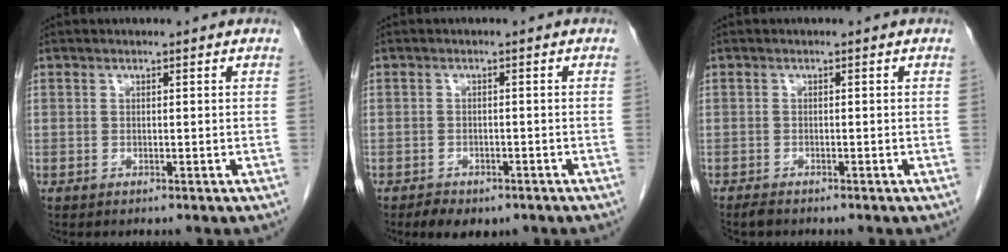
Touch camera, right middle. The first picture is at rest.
{"total": 4.6, "force": [-3.3, 2.4, 2.1], "torque": [-0.028, -0.002, -0.043]}
{"total": 1.5, "force": [-1.3, 0.3, 0.5], "torque": [-0.015, -0.004, -0.021]}